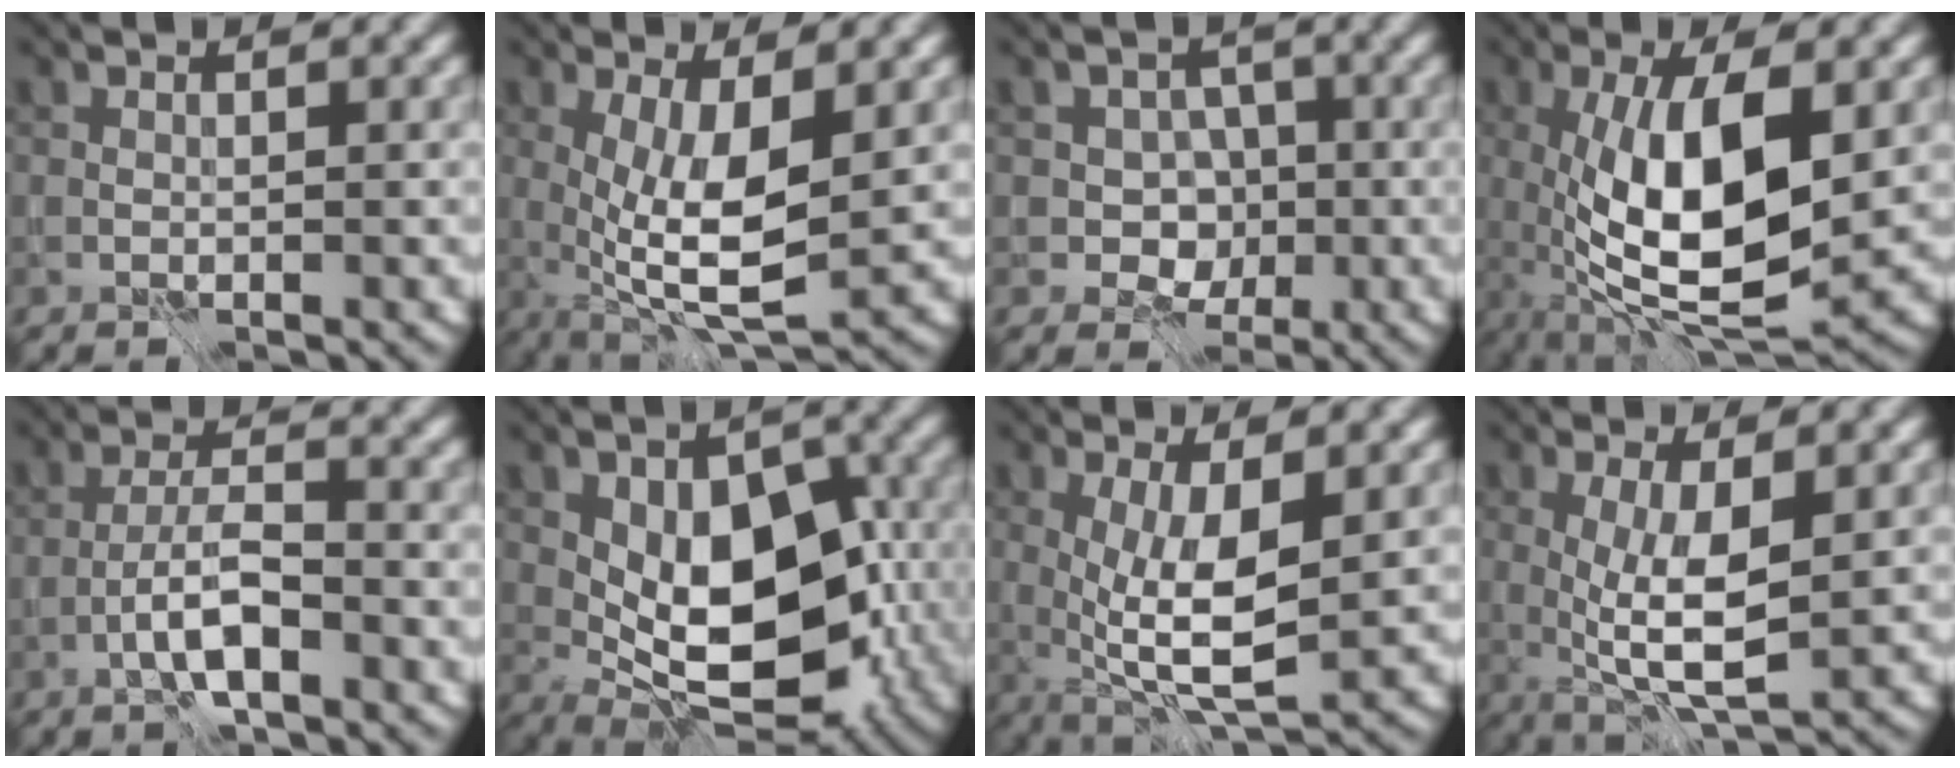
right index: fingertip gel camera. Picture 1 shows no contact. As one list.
[{"total": 7.7, "force": [-0.2, 2.6, 7.2], "torque": [-0.136, -0.013, 0.001]}, {"total": 5.3, "force": [-0.9, 4.8, 2.2], "torque": [-0.003, 0.014, -0.043]}, {"total": 11.0, "force": [-1.1, 3.8, 10.3], "torque": [-0.192, -0.008, -0.020]}, {"total": 3.7, "force": [-2.2, 0.8, 2.9], "torque": [-0.053, 0.008, -0.045]}, {"total": 10.4, "force": [-1.0, 6.0, 8.5], "torque": [-0.116, -0.003, -0.016]}, {"total": 6.6, "force": [0.0, 2.2, 6.2], "torque": [-0.119, -0.013, 0.004]}, {"total": 5.7, "force": [0.0, 1.7, 5.5], "torque": [-0.105, -0.011, 0.003]}]